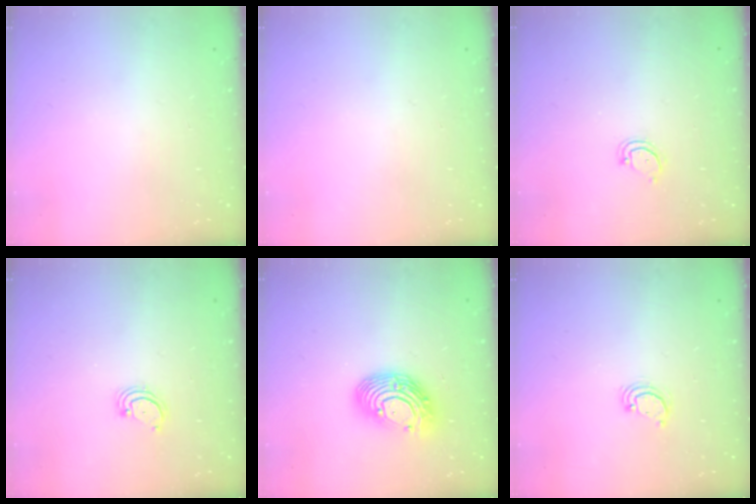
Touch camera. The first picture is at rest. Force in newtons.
{"total": 0.0}
{"total": 2.5, "press": 2.5, "slide": 0.1}
{"total": 2.5, "press": 2.5, "slide": 0.3}
{"total": 13.2, "press": 13.2, "slide": 0.8}
{"total": 2.6, "press": 2.6, "slide": 0.3}